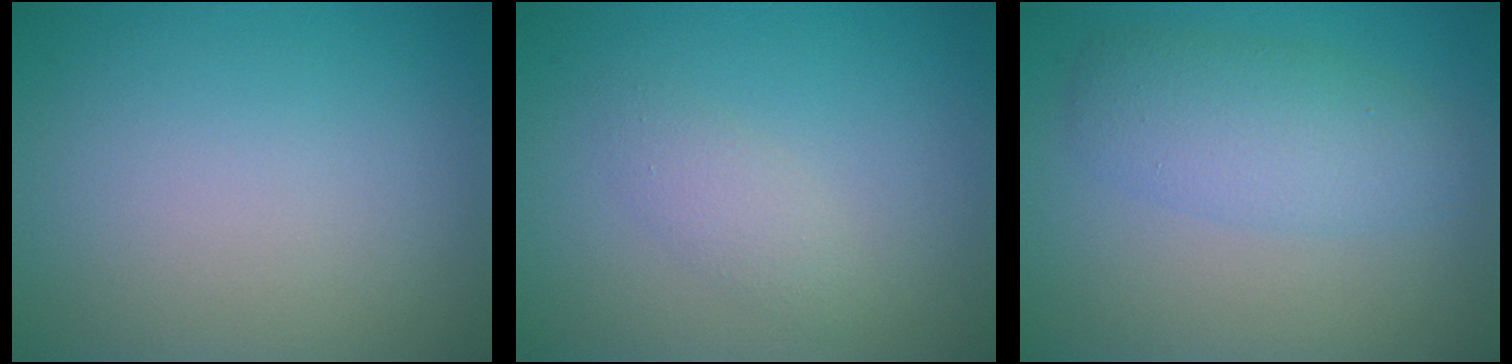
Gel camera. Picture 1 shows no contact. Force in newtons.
{"total": 1.6, "press": 1.6, "slide": 0.1}
{"total": 4.0, "press": 4.0, "slide": 0.0}